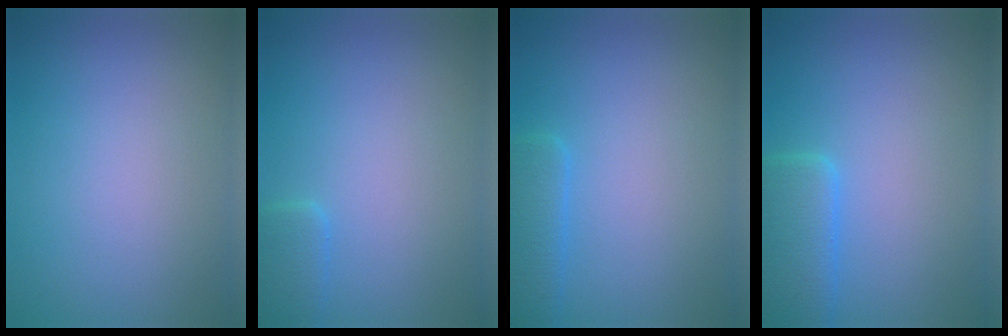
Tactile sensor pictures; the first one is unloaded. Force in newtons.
{"total": 1.4, "press": 1.4, "slide": 0.1}
{"total": 2.5, "press": 2.5, "slide": 0.3}
{"total": 4.2, "press": 4.2, "slide": 0.1}